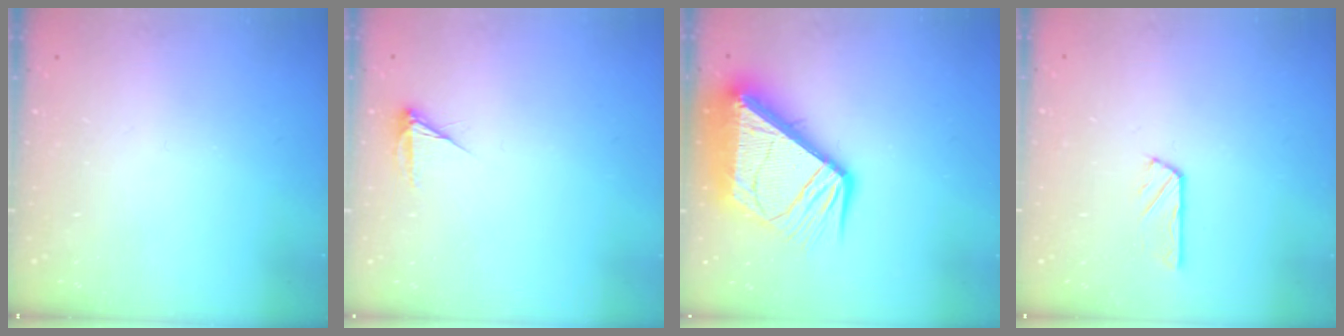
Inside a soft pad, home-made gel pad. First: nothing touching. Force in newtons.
{"total": 3.4, "press": 3.4, "slide": 0.5}
{"total": 18.4, "press": 18.3, "slide": 2.1}
{"total": 3.0, "press": 3.0, "slide": 0.4}